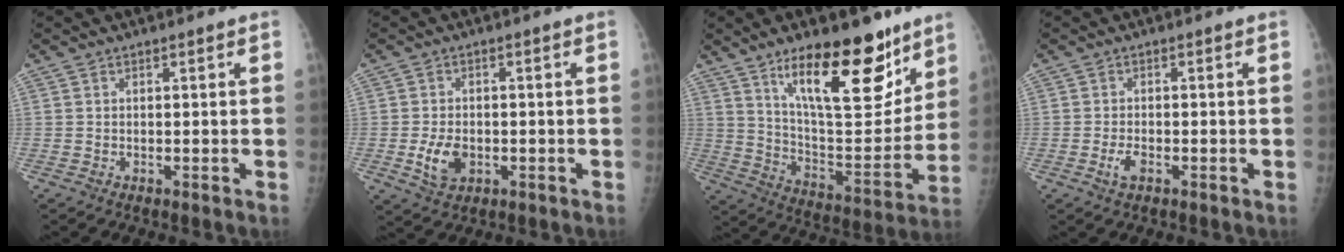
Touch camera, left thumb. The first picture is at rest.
{"total": 5.4, "force": [-1.3, 3.7, 3.7], "torque": [-0.061, -0.003, -0.018]}
{"total": 22.2, "force": [13.8, 8.2, 15.4], "torque": [-0.185, -0.084, 0.229]}
{"total": 2.4, "force": [-1.0, 1.2, 1.8], "torque": [-0.038, 0.001, -0.019]}